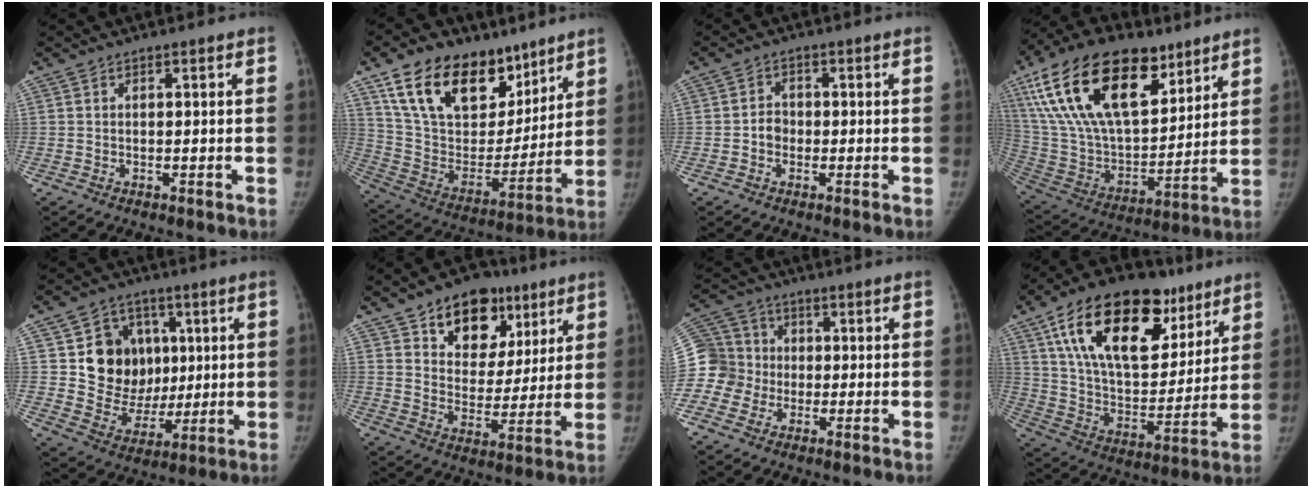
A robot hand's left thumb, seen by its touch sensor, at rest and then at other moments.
{"total": 24.2, "force": [15.0, 14.4, 12.3], "torque": [-0.173, -0.040, 0.270]}
{"total": 2.6, "force": [-0.7, 2.3, 1.0], "torque": [0.002, 0.011, -0.016]}
{"total": 29.8, "force": [15.5, 15.4, 20.3], "torque": [-0.372, -0.015, 0.280]}
{"total": 13.8, "force": [3.3, 12.2, 5.7], "torque": [-0.032, -0.005, 0.072]}
{"total": 15.9, "force": [9.0, 10.6, 7.7], "torque": [-0.056, -0.030, 0.144]}
{"total": 10.4, "force": [-1.7, 10.1, 2.0], "torque": [-0.023, 0.039, -0.032]}
{"total": 28.8, "force": [14.9, 15.3, 19.2], "torque": [-0.284, -0.013, 0.253]}